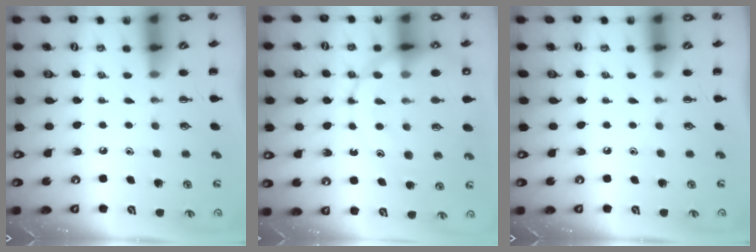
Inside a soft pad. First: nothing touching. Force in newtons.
{"total": 16.5, "press": 16.4, "slide": 2.4}
{"total": 0.0}